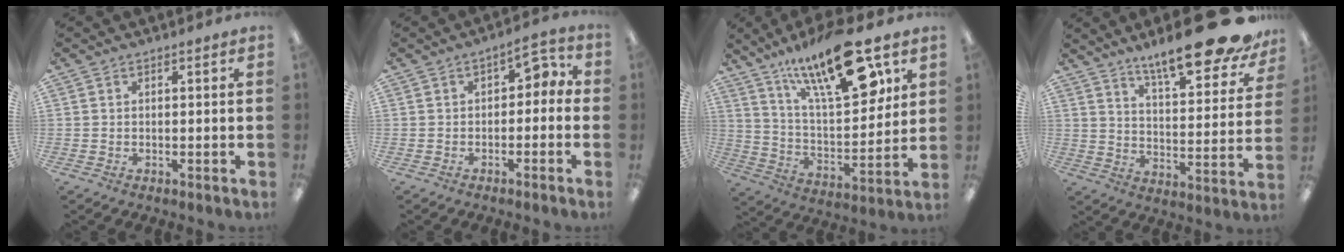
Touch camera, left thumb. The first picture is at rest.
{"total": 4.2, "force": [0.1, 2.8, 3.1], "torque": [-0.039, 0.001, -0.008]}
{"total": 24.1, "force": [15.0, 8.3, 16.8], "torque": [-0.277, -0.070, 0.248]}
{"total": 18.9, "force": [15.4, 3.9, 10.2], "torque": [-0.151, -0.113, 0.254]}